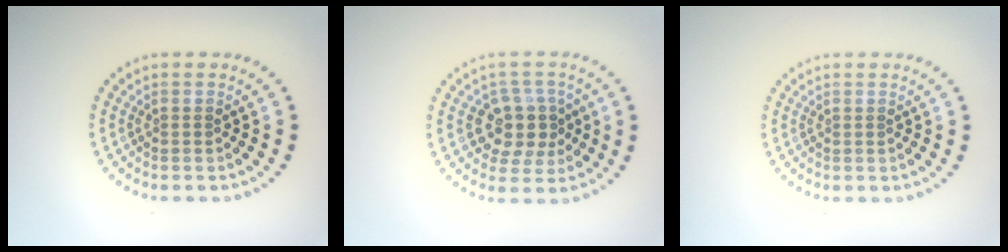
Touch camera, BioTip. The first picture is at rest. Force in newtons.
{"total": 4.2, "press": 3.9, "slide": 1.6}
{"total": 0.0}